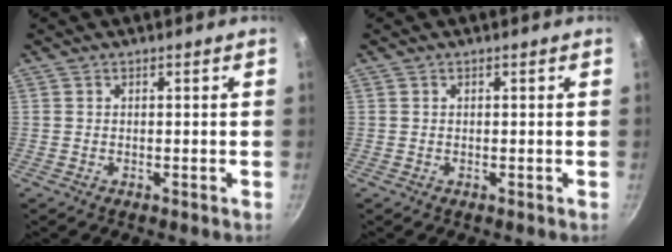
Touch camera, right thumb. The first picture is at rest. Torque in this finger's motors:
{"motor_torque": [0.15, -0.07, 0.20, 0.06, 0.04]}